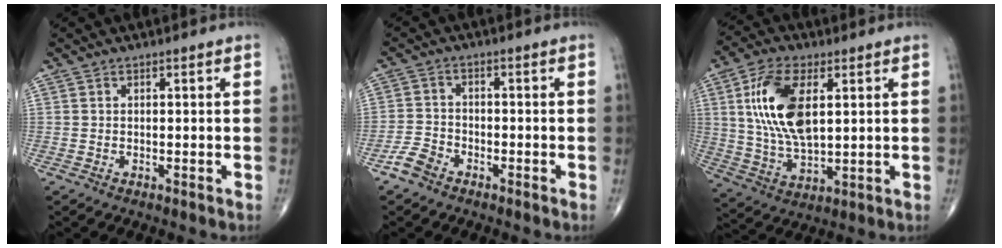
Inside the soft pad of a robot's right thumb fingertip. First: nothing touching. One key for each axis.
{"total": 3.8, "fx": -2.8, "fy": 2.2, "fz": 1.4, "tx": -0.027, "ty": 0.016, "tz": -0.058}
{"total": 15.0, "fx": 3.8, "fy": 7.3, "fz": 12.6, "tx": -0.239, "ty": -0.011, "tz": 0.076}